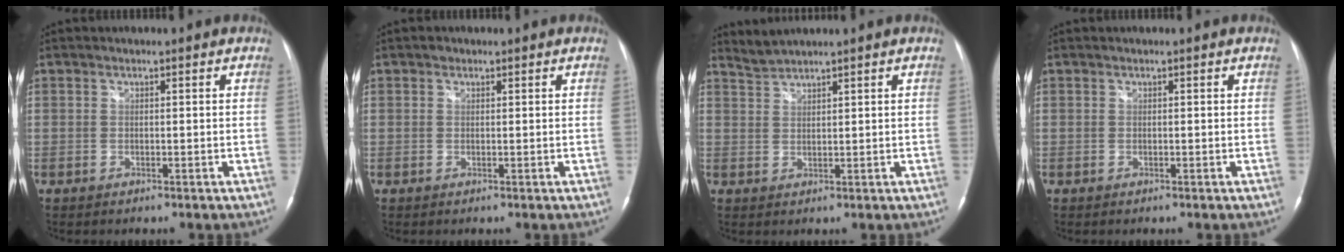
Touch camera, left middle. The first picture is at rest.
{"total": 0.5, "force": [0.4, 0.4, 0.1], "torque": [-0.002, 0.000, 0.004]}
{"total": 2.3, "force": [2.2, -0.6, -0.2], "torque": [-0.002, 0.001, 0.052]}
{"total": 0.0}